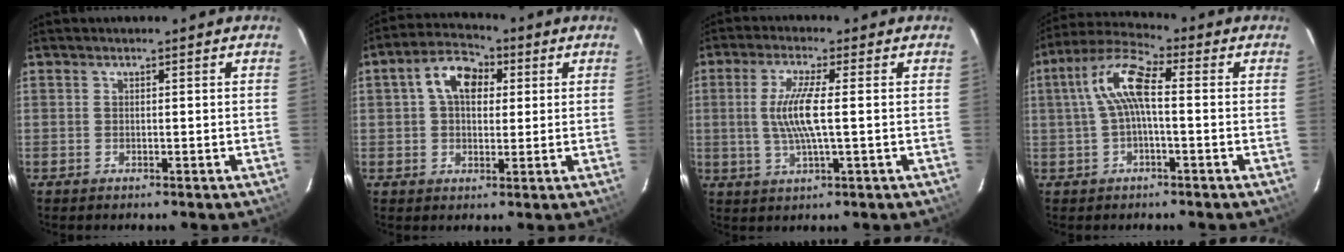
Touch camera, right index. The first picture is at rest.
{"total": 8.5, "force": [2.3, 5.7, 5.9], "torque": [-0.107, 0.032, 0.036]}
{"total": 7.8, "force": [0.1, 0.7, 7.7], "torque": [-0.155, -0.003, 0.003]}
{"total": 8.8, "force": [0.4, 2.6, 8.4], "torque": [-0.178, 0.023, 0.006]}